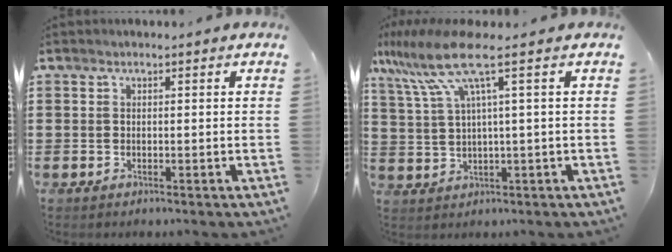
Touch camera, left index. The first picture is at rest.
{"total": 9.1, "force": [4.2, 0.8, 8.0], "torque": [-0.196, -0.023, 0.065]}